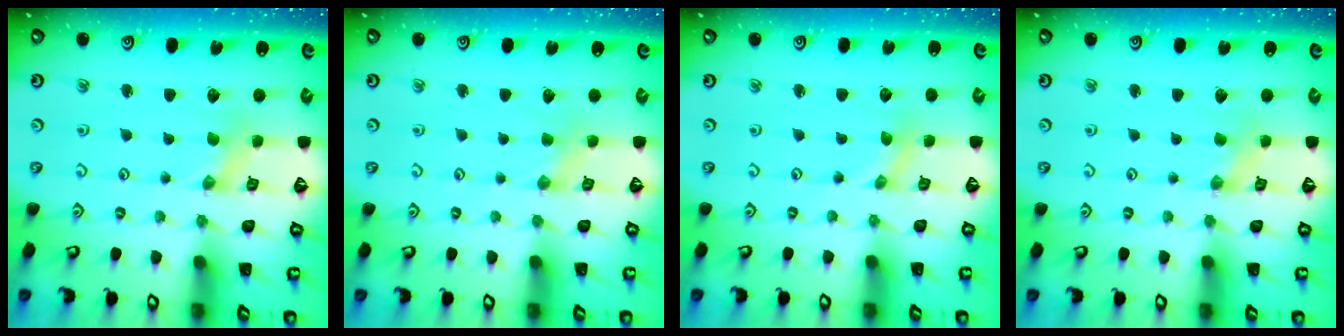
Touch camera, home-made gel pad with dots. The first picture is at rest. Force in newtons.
{"total": 2.3, "press": 2.3, "slide": 0.4}
{"total": 0.0}
{"total": 0.6, "press": 0.6, "slide": 0.1}